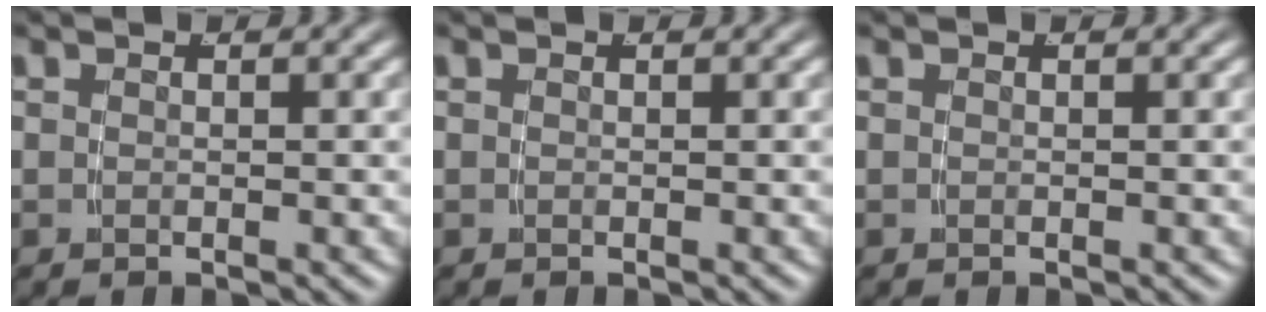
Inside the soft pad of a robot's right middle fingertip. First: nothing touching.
{"total": 0.0}
{"total": 0.0}